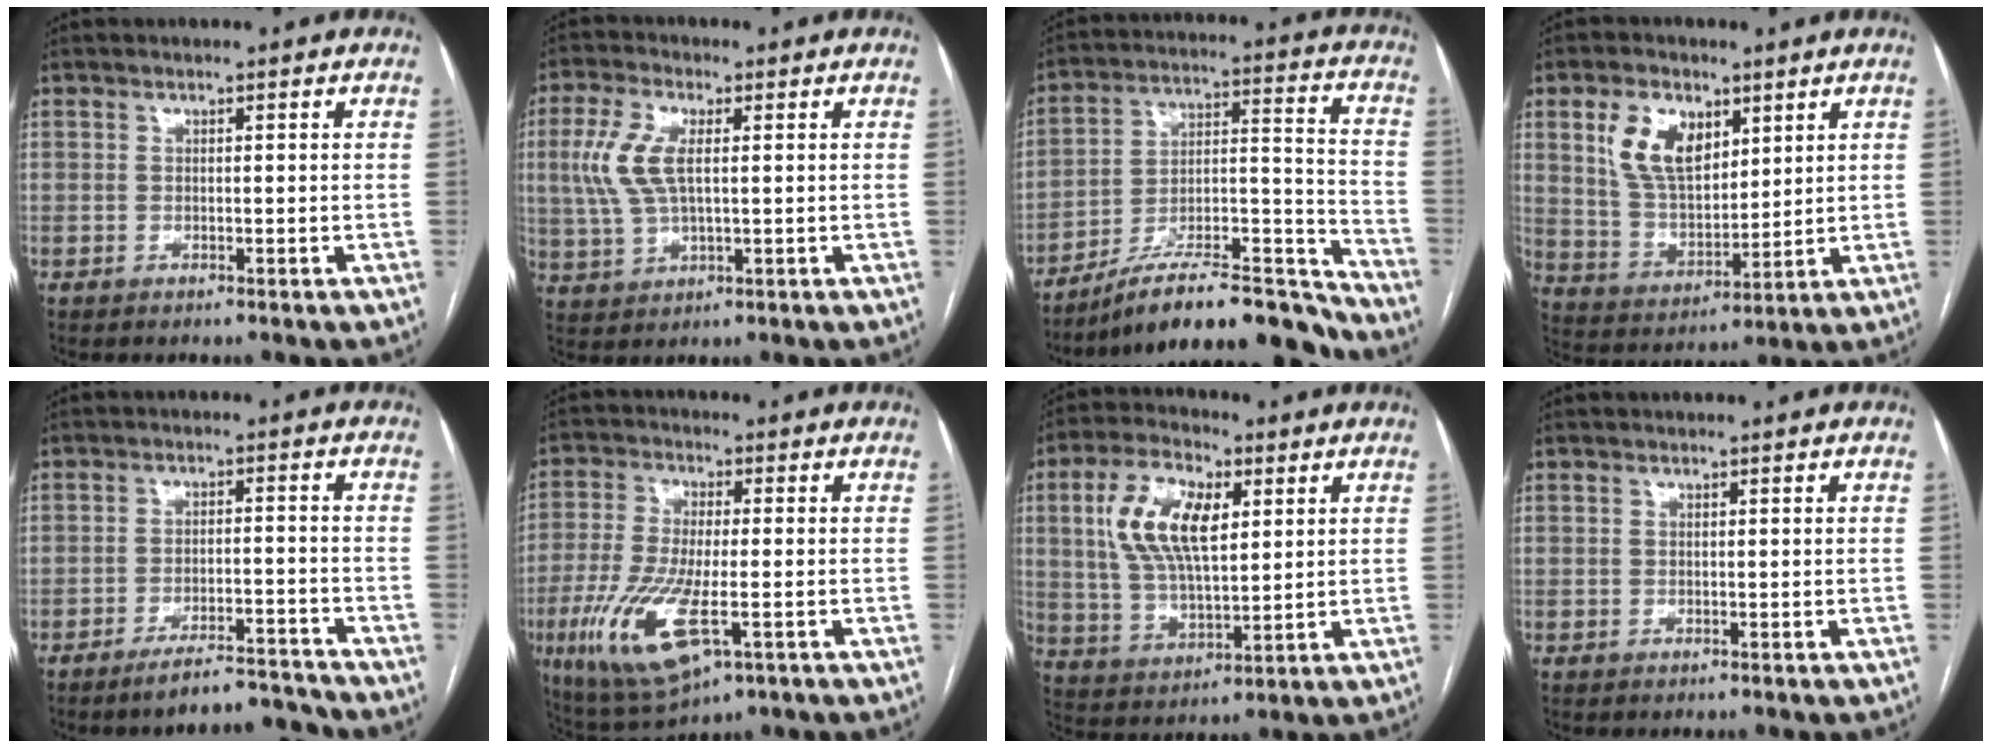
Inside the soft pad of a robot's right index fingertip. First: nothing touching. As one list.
[{"total": 8.1, "force": [1.4, 3.2, 7.2], "torque": [-0.181, 0.010, 0.030]}, {"total": 21.0, "force": [-18.3, 3.0, 9.7], "torque": [-0.119, 0.038, -0.297]}, {"total": 10.7, "force": [4.9, 6.1, 7.3], "torque": [-0.148, 0.015, 0.101]}, {"total": 6.2, "force": [-5.9, 0.5, 1.7], "torque": [-0.022, 0.002, -0.101]}, {"total": 13.3, "force": [-4.5, 4.0, 11.8], "torque": [-0.246, -0.025, -0.073]}, {"total": 13.1, "force": [3.9, 5.7, 11.1], "torque": [-0.229, 0.018, 0.074]}, {"total": 0.0}]